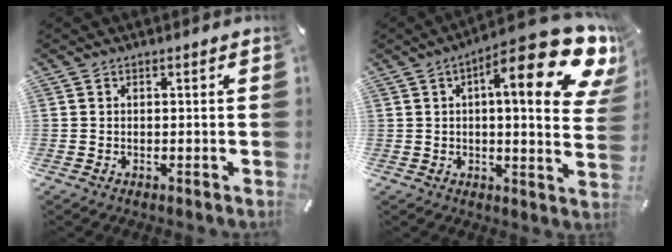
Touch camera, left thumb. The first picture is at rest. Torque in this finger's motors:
{"motor_torque": [2.50, 2.51, 2.07, -0.70, 0.31]}